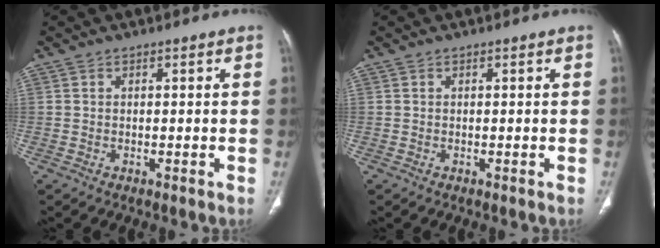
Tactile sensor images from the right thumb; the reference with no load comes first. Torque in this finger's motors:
{"motor_torque": [0.08, 0.08, -0.02, -0.02, 0.00]}